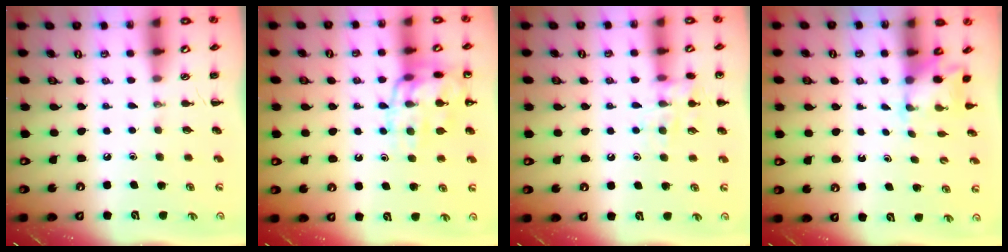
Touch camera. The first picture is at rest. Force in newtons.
{"total": 15.2, "press": 15.1, "slide": 1.6}
{"total": 11.3, "press": 11.2, "slide": 1.6}
{"total": 2.0, "press": 1.9, "slide": 0.6}